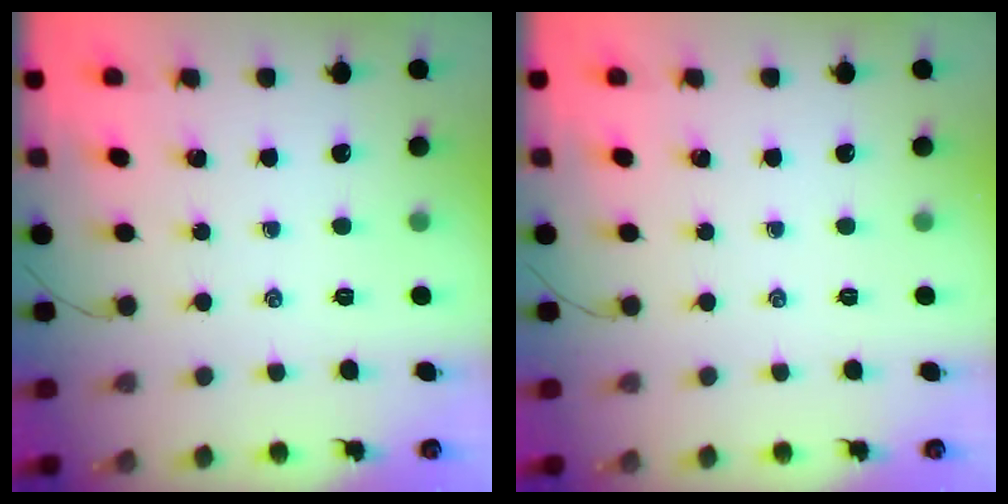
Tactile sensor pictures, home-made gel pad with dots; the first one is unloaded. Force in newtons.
{"total": 0.0}